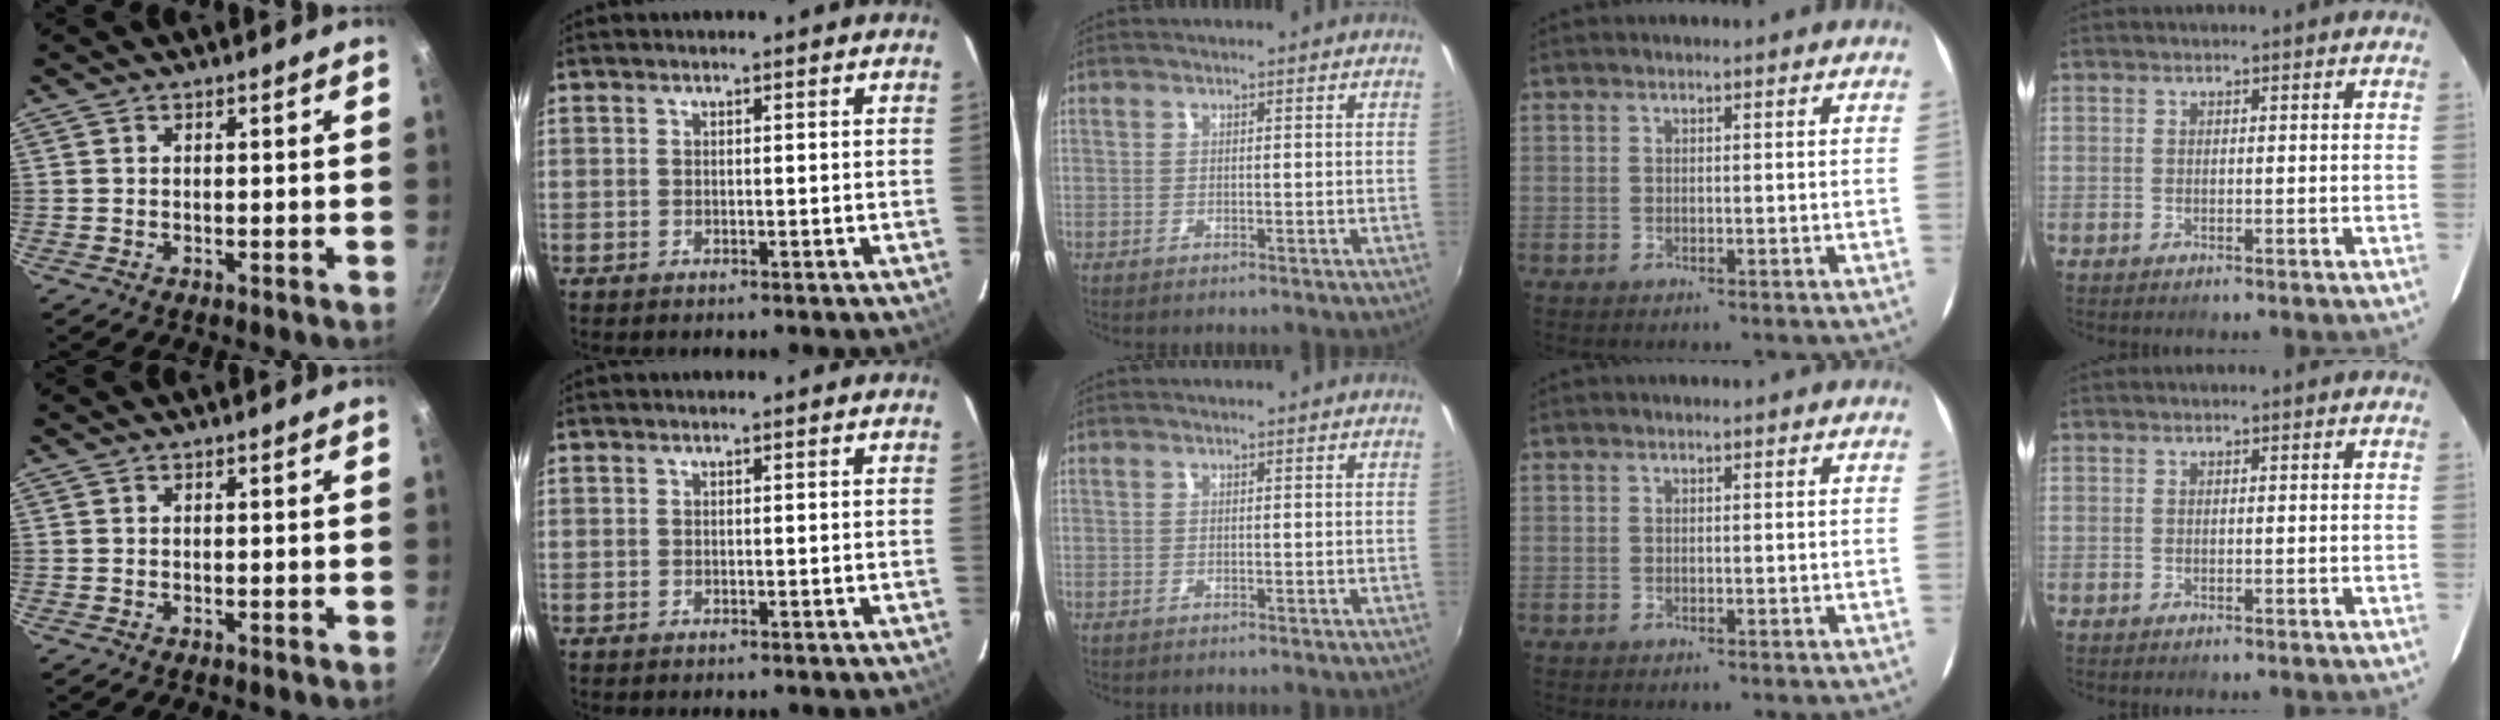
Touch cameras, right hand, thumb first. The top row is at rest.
{}